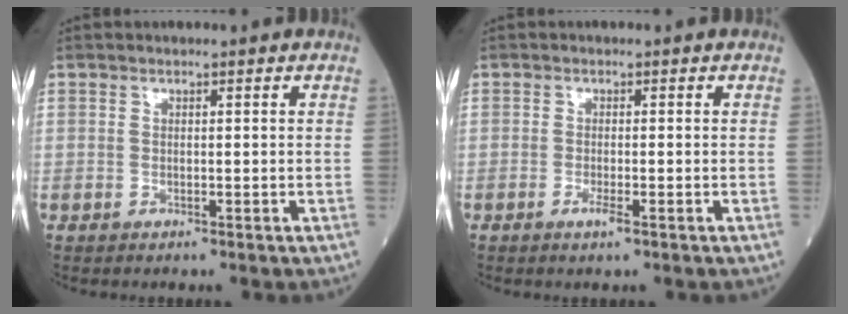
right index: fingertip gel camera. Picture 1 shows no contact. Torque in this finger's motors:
{"motor_torque": [0.37, -0.10, 0.17, 0.04]}